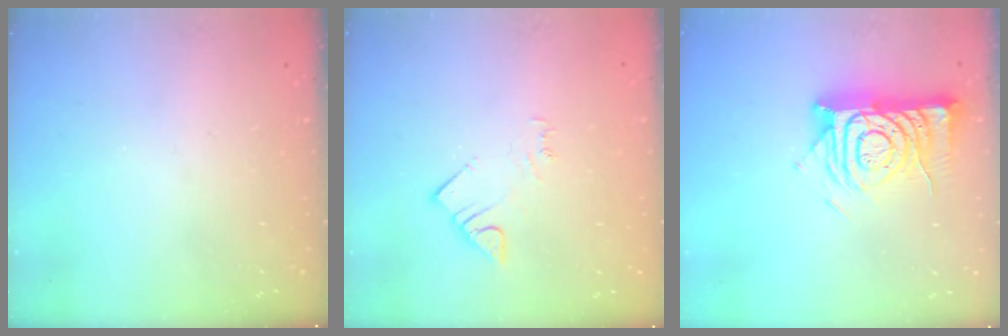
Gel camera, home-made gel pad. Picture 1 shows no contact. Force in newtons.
{"total": 4.0, "press": 3.9, "slide": 0.6}
{"total": 12.4, "press": 12.4, "slide": 0.9}